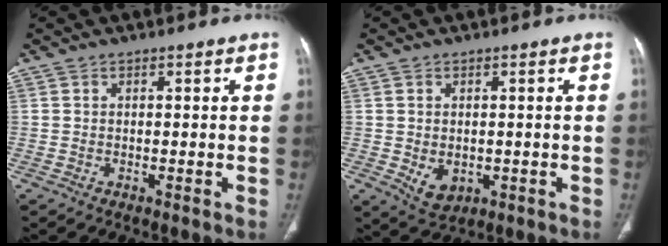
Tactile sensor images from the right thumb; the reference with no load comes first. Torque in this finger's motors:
{"motor_torque": [-0.35, 0.29, 0.41, 0.32, 0.09]}